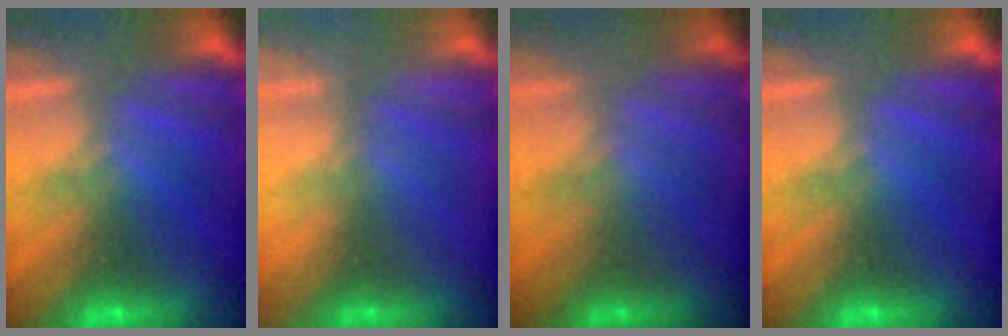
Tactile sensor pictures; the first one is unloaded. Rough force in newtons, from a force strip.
{"total": 2.1}
{"total": 1.8}
{"total": 0.0}